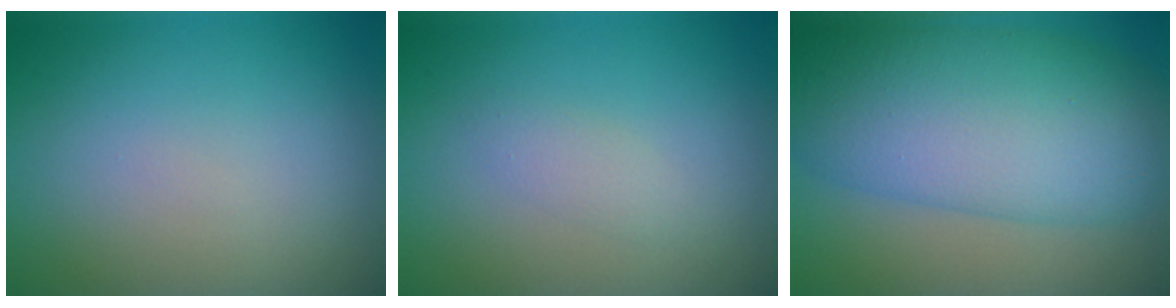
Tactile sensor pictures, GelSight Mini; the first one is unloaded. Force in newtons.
{"total": 1.3, "press": 1.2, "slide": 0.1}
{"total": 12.2, "press": 12.2, "slide": 0.2}